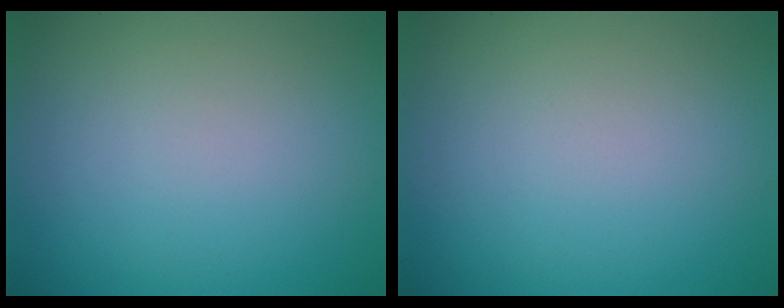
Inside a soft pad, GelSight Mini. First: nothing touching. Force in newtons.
{"total": 0.0}